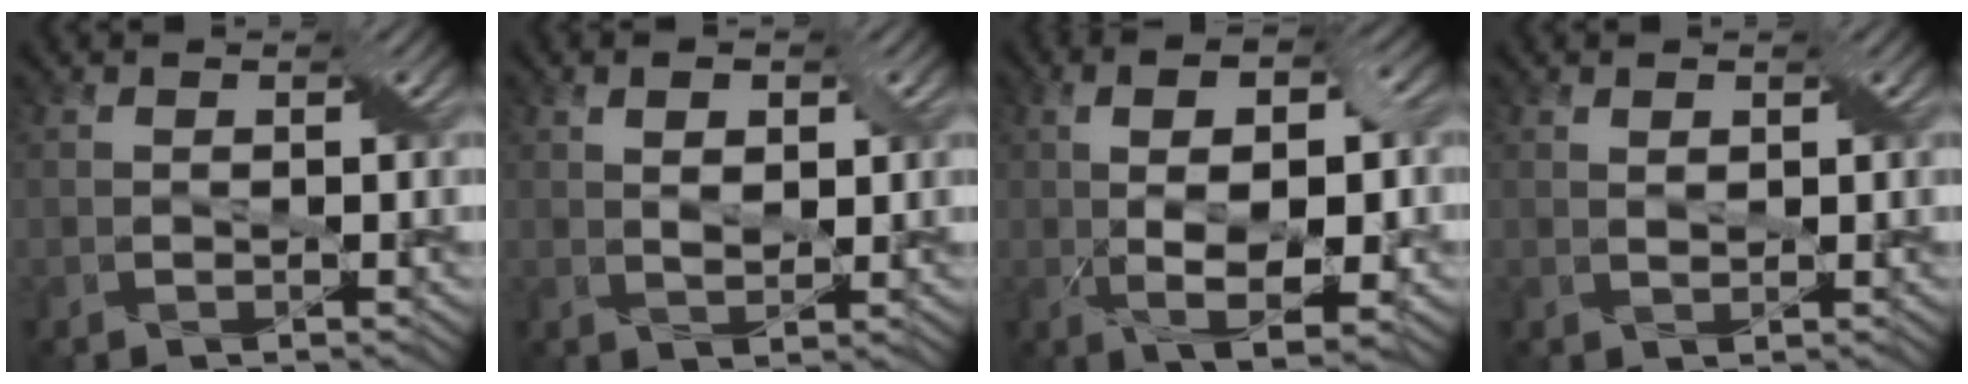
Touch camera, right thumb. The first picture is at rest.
{"total": 3.2, "force": [1.1, 1.6, 2.5], "torque": [-0.044, -0.004, 0.023]}
{"total": 10.3, "force": [-0.7, 4.1, 9.4], "torque": [-0.161, 0.006, -0.009]}
{"total": 1.0, "force": [0.6, 0.4, 0.6], "torque": [-0.015, -0.001, 0.014]}